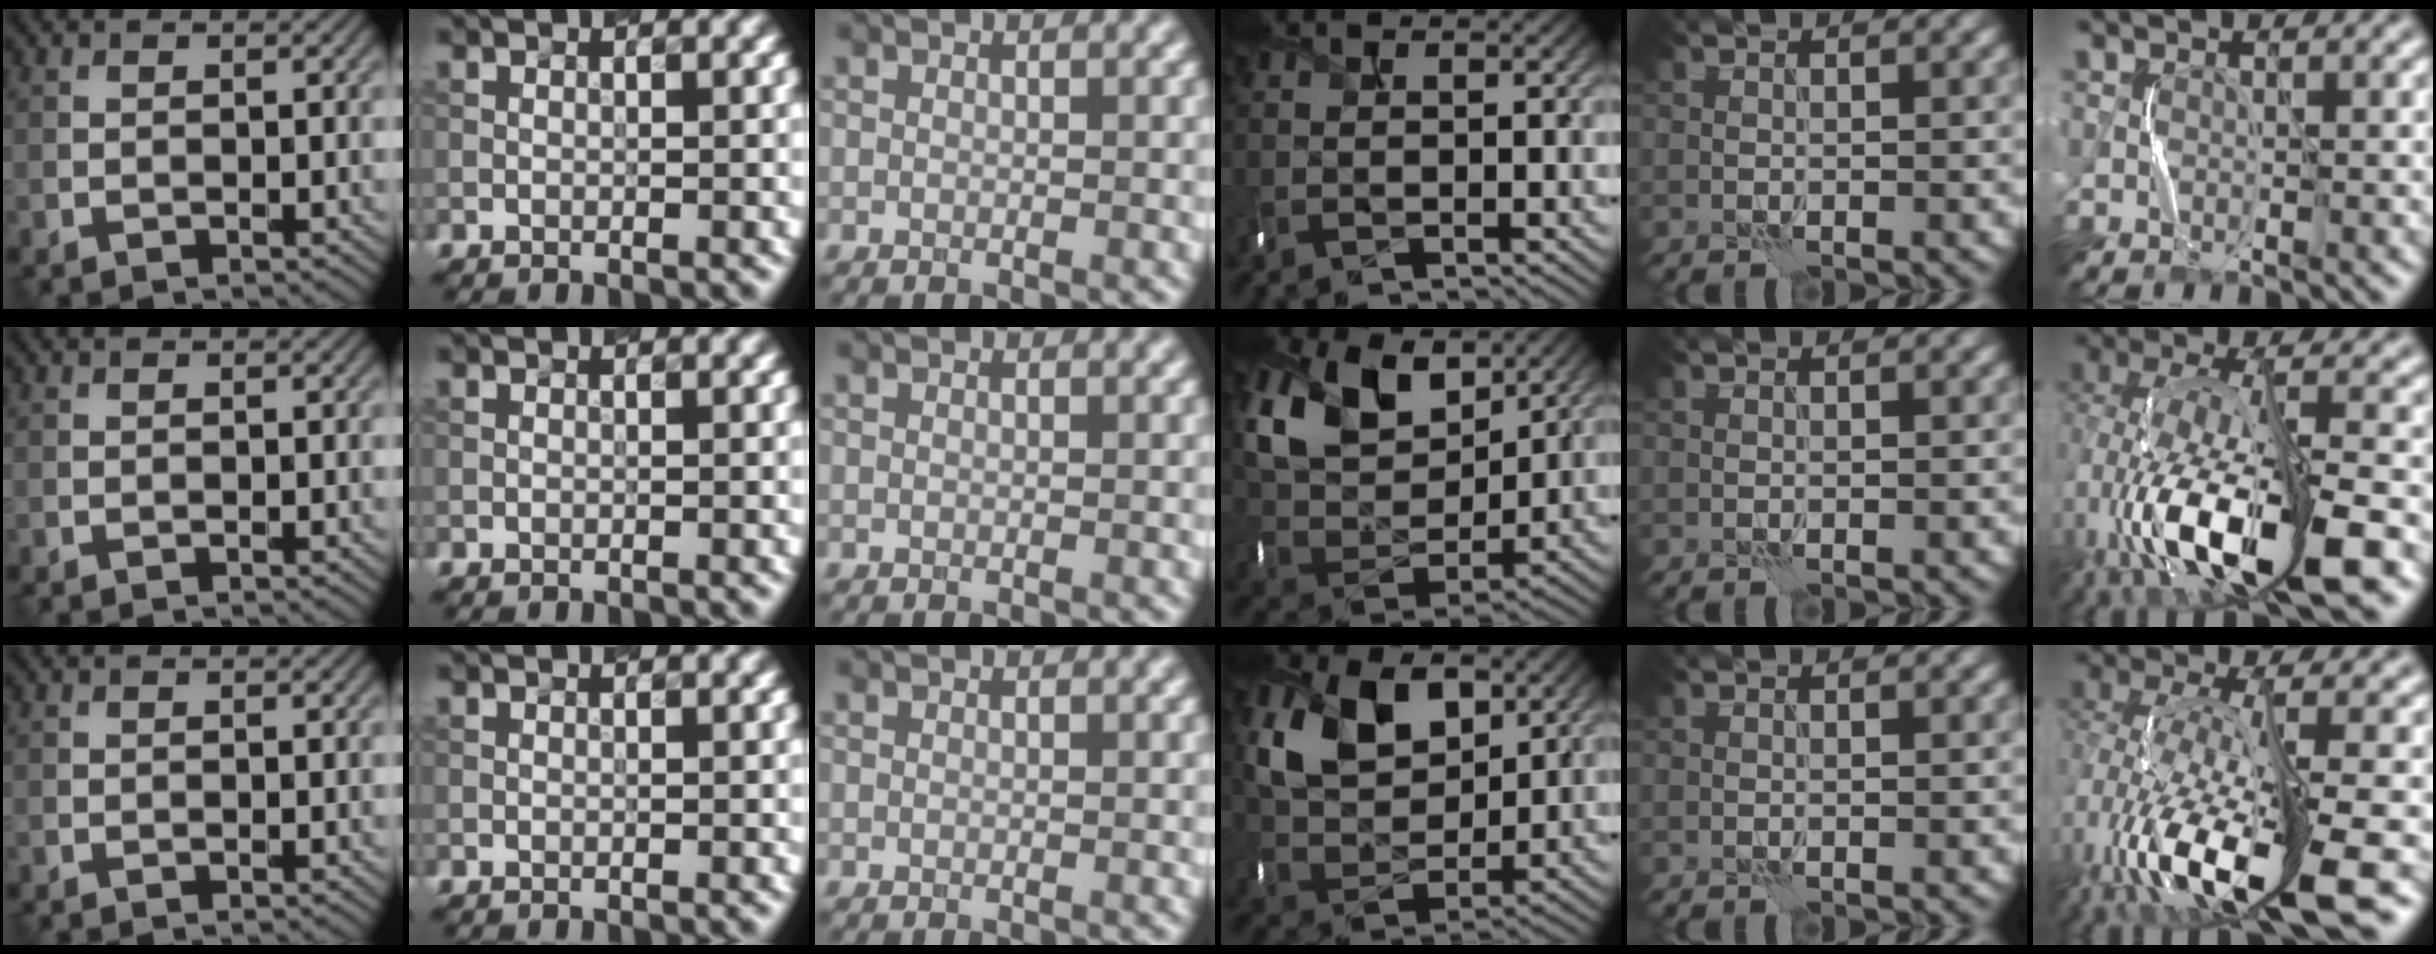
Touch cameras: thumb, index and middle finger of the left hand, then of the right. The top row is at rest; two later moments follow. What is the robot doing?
{"motion": "shake", "object": "handbell"}